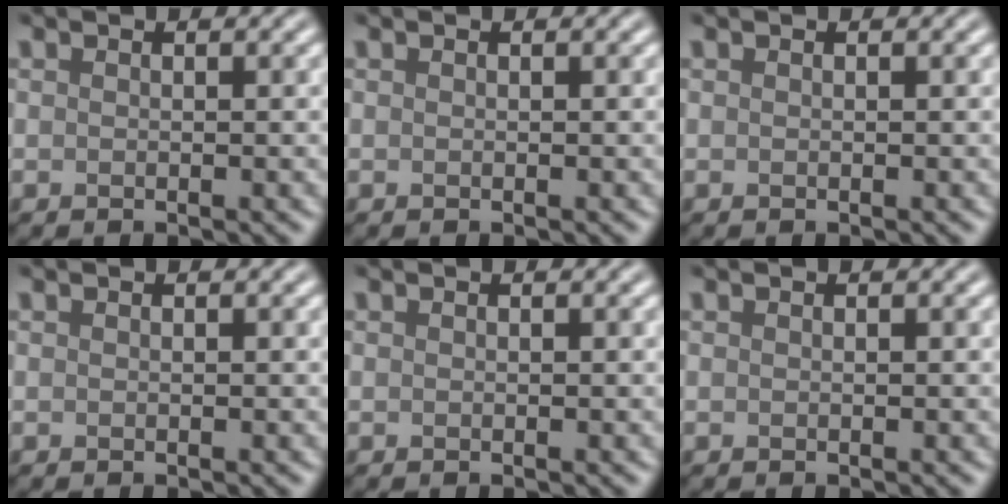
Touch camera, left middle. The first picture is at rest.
{"total": 0.0}
{"total": 0.0}
{"total": 0.0}
{"total": 0.0}
{"total": 0.0}